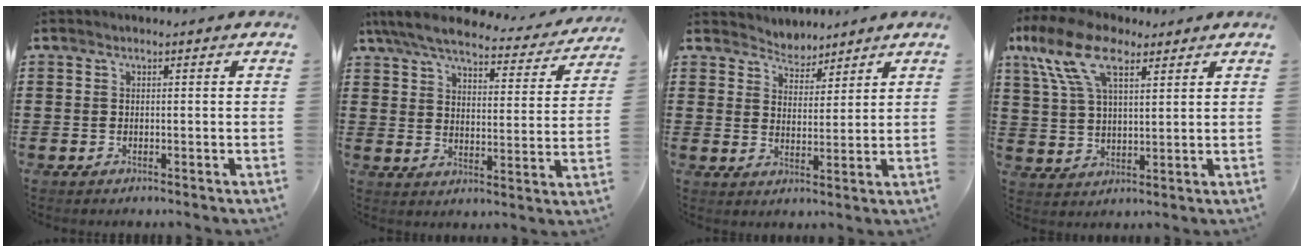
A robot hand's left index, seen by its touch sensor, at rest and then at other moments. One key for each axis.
{"total": 6.6, "fx": 5.9, "fy": 1.1, "fz": 2.7, "tx": -0.079, "ty": -0.032, "tz": 0.101}
{"total": 3.6, "fx": 3.4, "fy": 1.1, "fz": -0.6, "tx": -0.006, "ty": -0.010, "tz": 0.062}
{"total": 10.6, "fx": 6.5, "fy": 4.7, "fz": 6.9, "tx": -0.158, "ty": 0.003, "tz": 0.120}